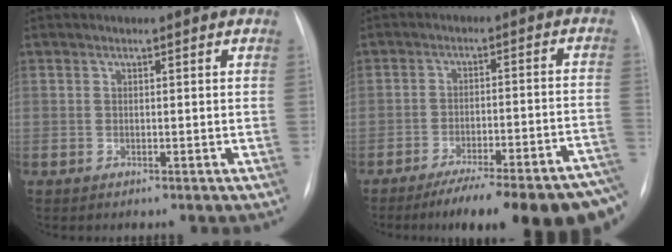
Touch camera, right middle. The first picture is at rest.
{"total": 23.1, "force": [-18.1, 3.4, 13.8], "torque": [-0.115, 0.006, -0.240]}